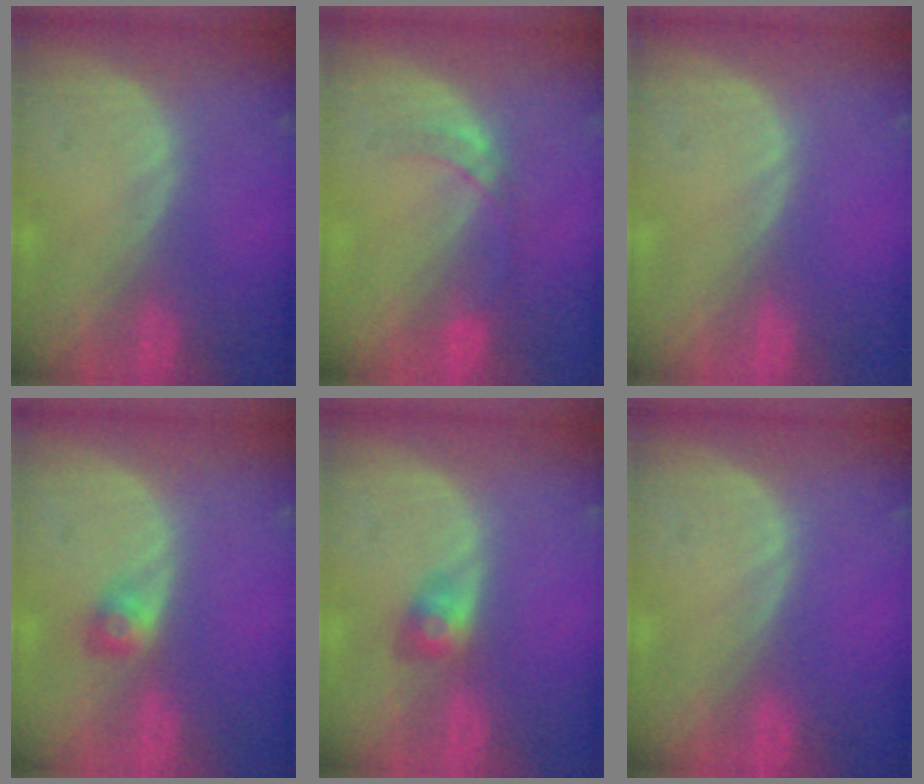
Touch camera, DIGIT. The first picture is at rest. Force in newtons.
{"total": 3.3, "press": 3.0, "slide": 1.2}
{"total": 0.0}
{"total": 2.4, "press": 2.2, "slide": 1.0}
{"total": 3.0, "press": 2.7, "slide": 1.3}
{"total": 0.0}